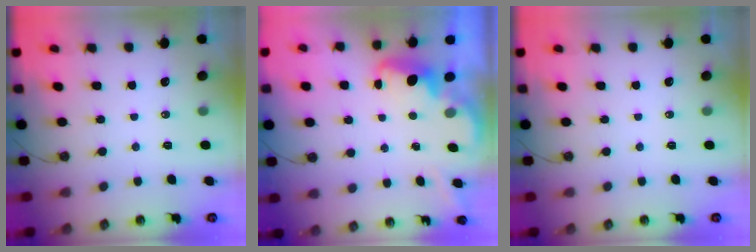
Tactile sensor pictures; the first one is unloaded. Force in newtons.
{"total": 2.6, "press": 2.5, "slide": 0.8}
{"total": 0.0}